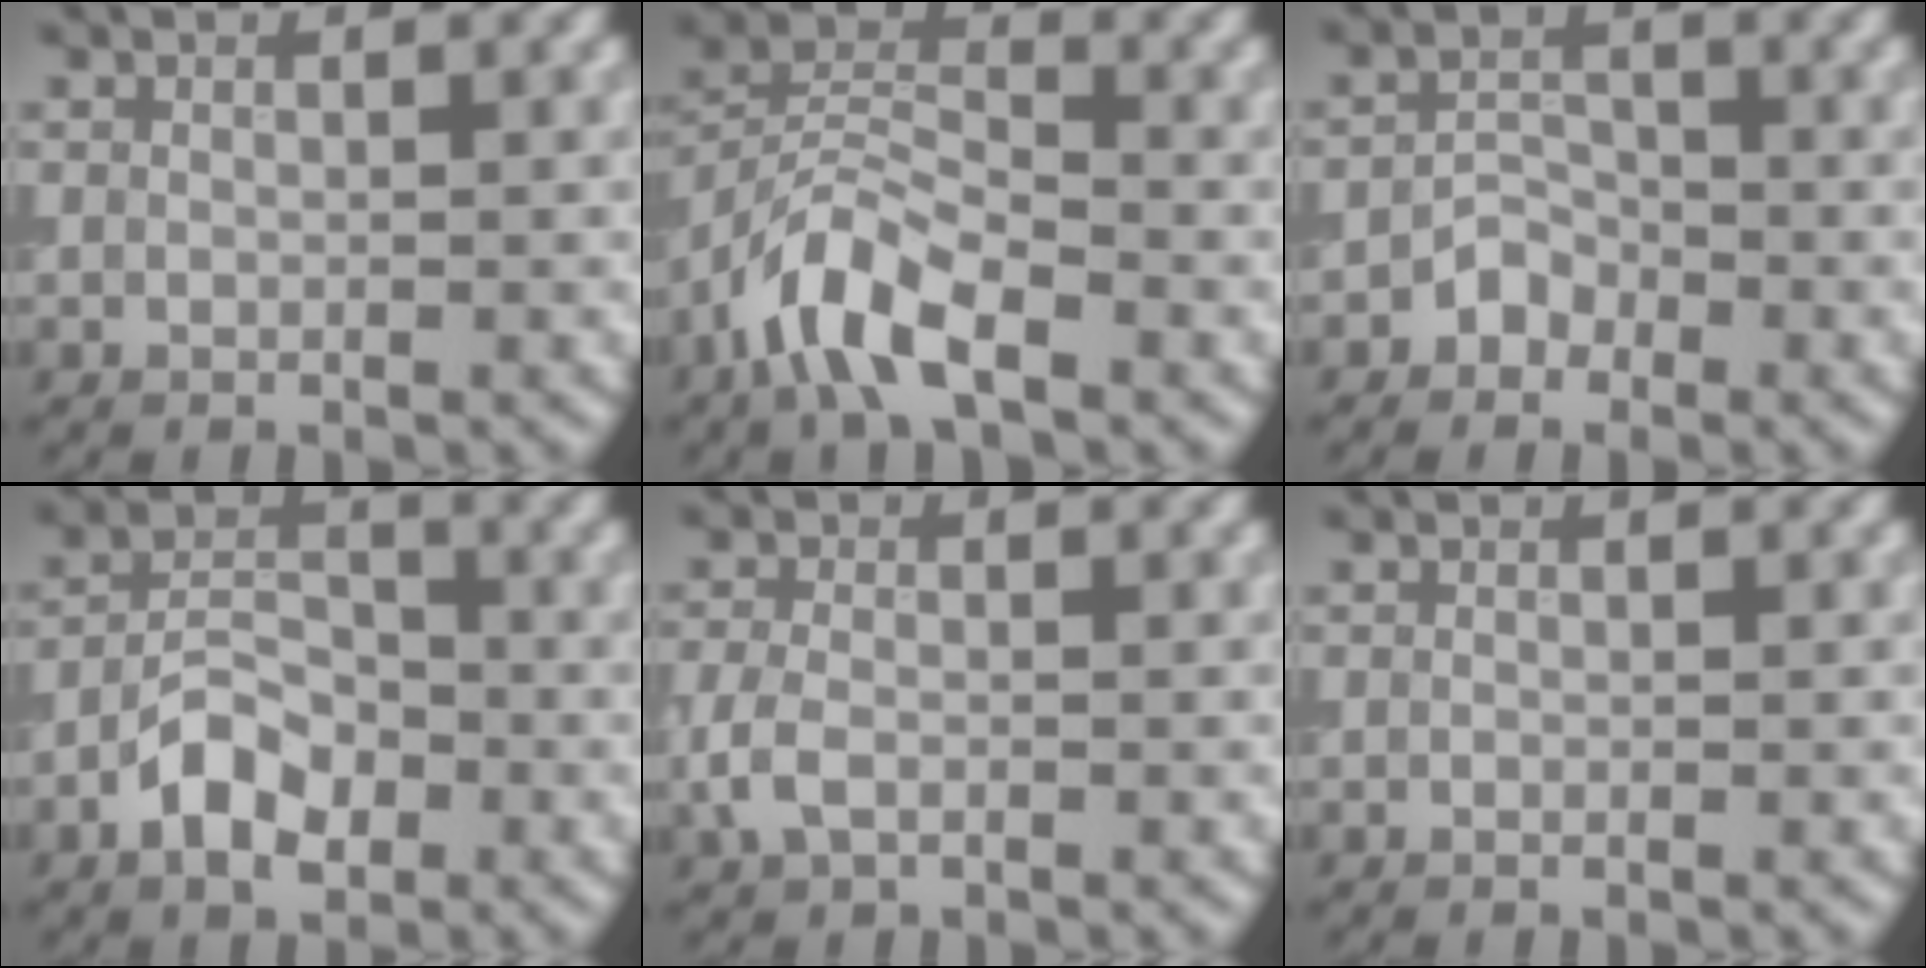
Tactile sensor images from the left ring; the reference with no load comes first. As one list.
[{"total": 6.3, "force": [-3.8, 2.7, 4.3], "torque": [-0.078, 0.008, -0.084]}, {"total": 1.8, "force": [-1.3, 1.2, 0.4], "torque": [0.001, 0.009, -0.027]}, {"total": 4.8, "force": [-2.5, 2.7, 3.2], "torque": [-0.049, 0.009, -0.053]}, {"total": 2.7, "force": [-1.0, 1.7, 1.8], "torque": [-0.044, -0.003, -0.026]}, {"total": 0.0}]